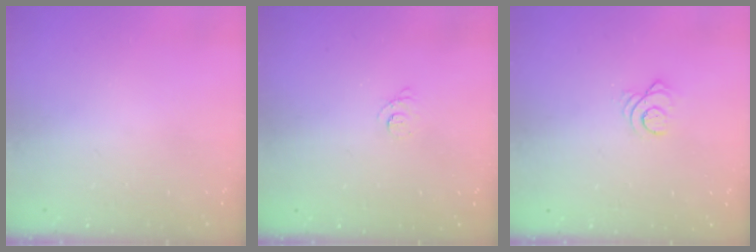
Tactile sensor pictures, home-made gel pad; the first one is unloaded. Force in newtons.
{"total": 2.3, "press": 2.2, "slide": 0.2}
{"total": 3.2, "press": 3.2, "slide": 0.1}